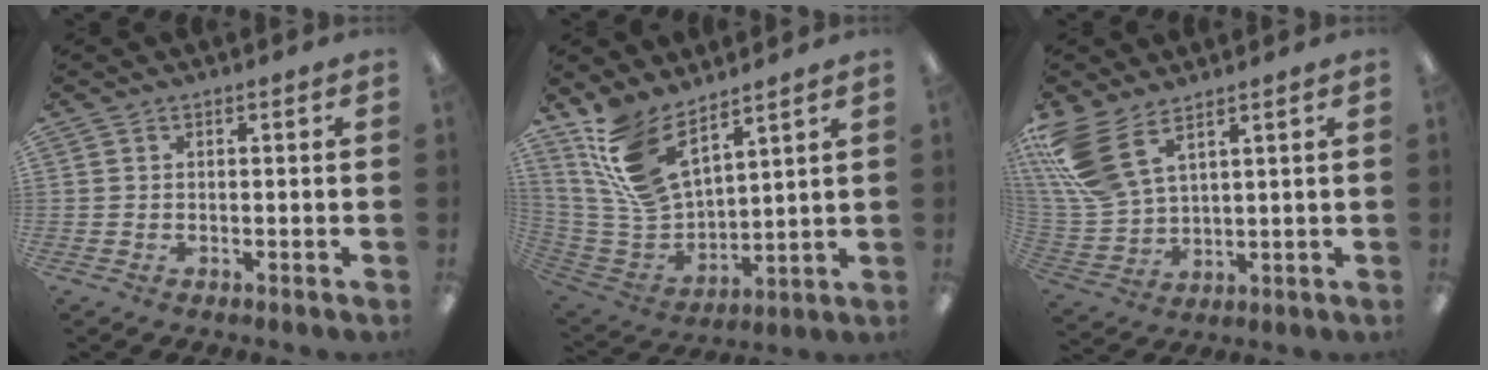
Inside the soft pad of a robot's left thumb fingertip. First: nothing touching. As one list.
[{"total": 15.0, "force": [10.3, 7.0, 8.3], "torque": [-0.203, -0.047, 0.199]}, {"total": 13.4, "force": [7.8, 6.7, 8.6], "torque": [-0.205, -0.026, 0.149]}]